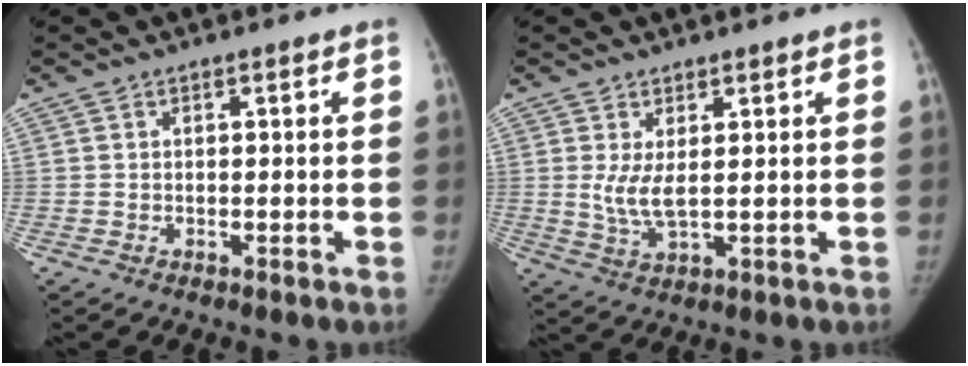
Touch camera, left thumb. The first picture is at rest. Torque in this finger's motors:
{"motor_torque": [0.05, 0.06, 0.21, 0.07, 0.05]}